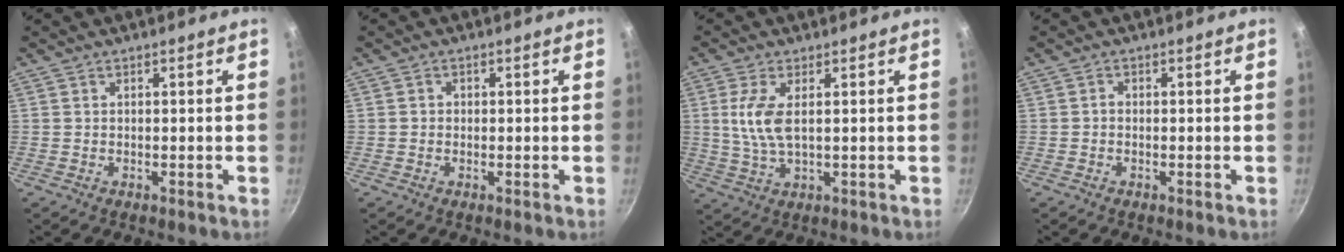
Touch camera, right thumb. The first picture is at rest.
{"total": 0.9, "force": [-0.1, 0.9, 0.3], "torque": [-0.002, 0.003, -0.004]}
{"total": 6.8, "force": [1.2, 2.7, 6.1], "torque": [-0.133, -0.003, 0.026]}
{"total": 0.8, "force": [-0.2, 0.6, 0.4], "torque": [-0.007, 0.005, -0.007]}